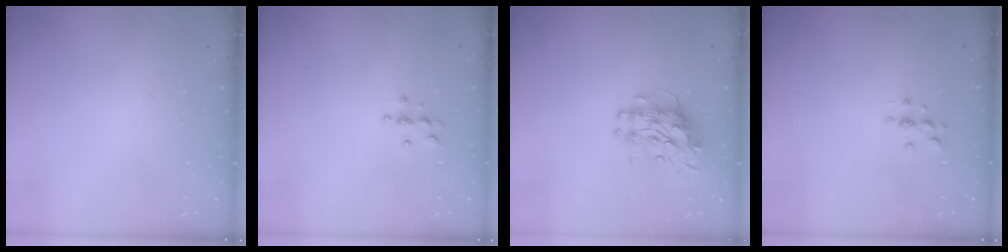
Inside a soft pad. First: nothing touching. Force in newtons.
{"total": 3.8, "press": 3.7, "slide": 0.5}
{"total": 9.9, "press": 9.9, "slide": 0.9}
{"total": 3.4, "press": 3.4, "slide": 0.4}